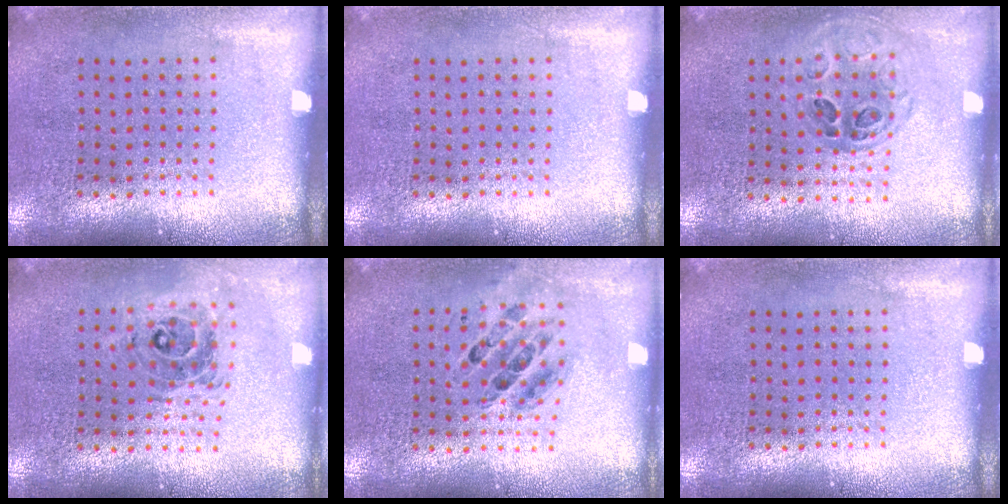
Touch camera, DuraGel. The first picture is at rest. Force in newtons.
{"total": 0.0}
{"total": 0.9, "press": 0.9, "slide": 0.3}
{"total": 0.7, "press": 0.7, "slide": 0.1}
{"total": 0.7, "press": 0.7, "slide": 0.2}
{"total": 0.0}